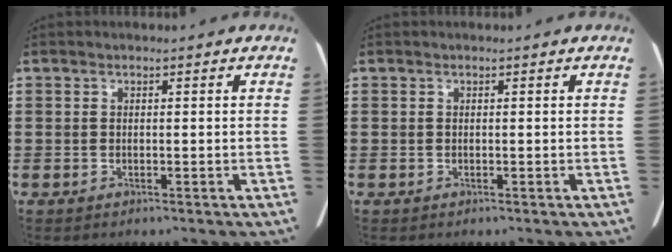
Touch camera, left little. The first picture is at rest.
{"total": 0.0}